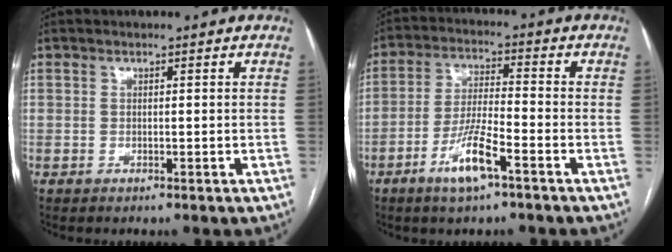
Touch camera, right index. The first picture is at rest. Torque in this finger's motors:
{"motor_torque": [1.26, -0.55, 0.47, 0.12]}